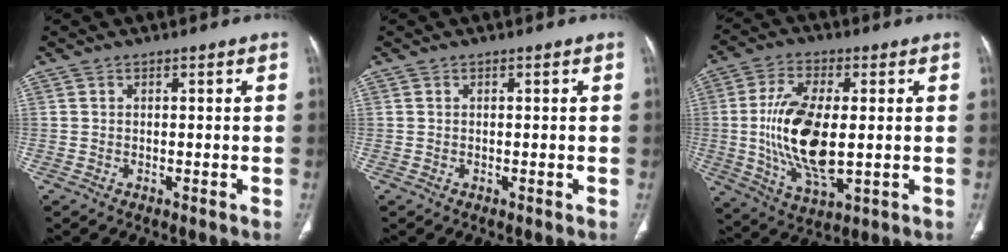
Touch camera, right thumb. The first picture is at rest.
{"total": 0.0}
{"total": 16.0, "force": [-0.1, 7.2, 14.3], "torque": [-0.281, -0.014, 0.004]}